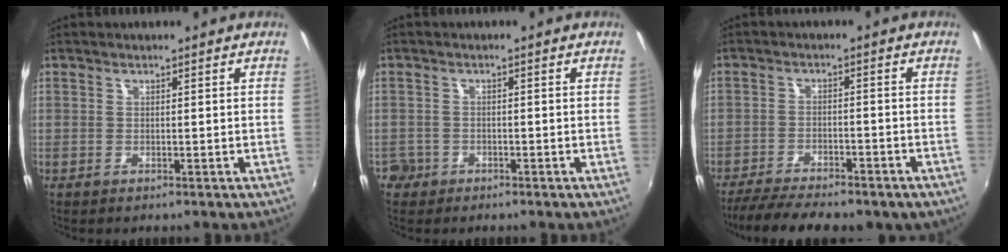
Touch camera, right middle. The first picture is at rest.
{"total": 3.3, "force": [-1.9, 2.6, 0.5], "torque": [-0.019, 0.000, -0.036]}
{"total": 14.2, "force": [-11.2, 4.5, 7.5], "torque": [-0.156, -0.036, -0.164]}